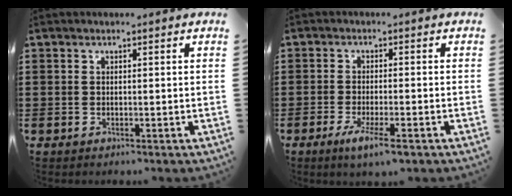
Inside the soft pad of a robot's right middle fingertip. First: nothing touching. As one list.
[{"total": 4.2, "force": [-2.6, 0.4, 3.3], "torque": [-0.059, -0.007, -0.043]}]